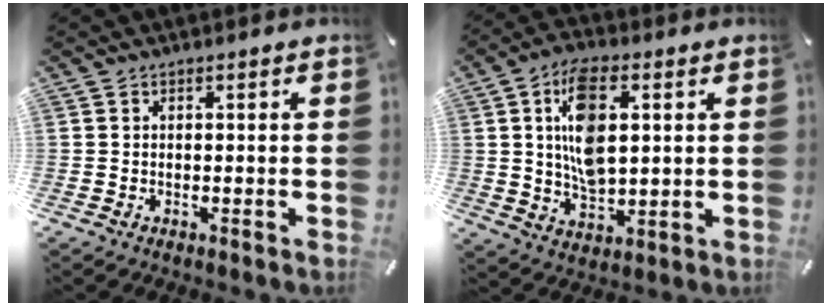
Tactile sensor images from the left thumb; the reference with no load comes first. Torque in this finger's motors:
{"motor_torque": [0.60, 0.72, 0.85, 0.25, 0.22]}